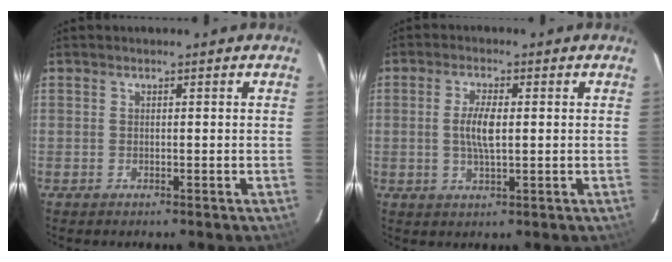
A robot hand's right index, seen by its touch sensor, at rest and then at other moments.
{"total": 5.0, "force": [0.2, 1.6, 4.7], "torque": [-0.091, 0.001, 0.005]}